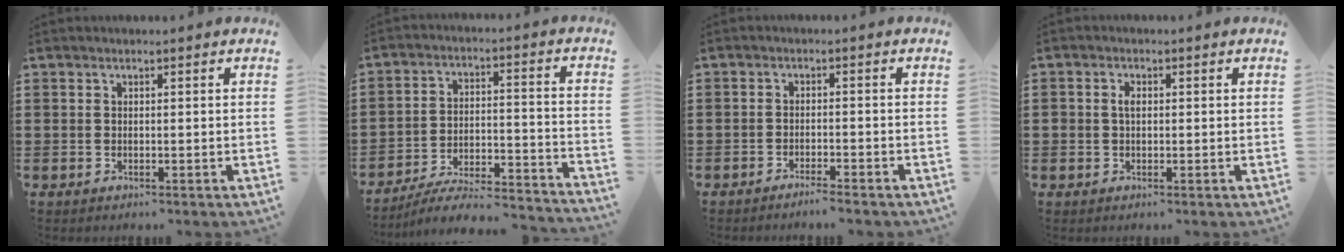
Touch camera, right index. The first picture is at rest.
{"total": 6.2, "force": [-5.7, 0.3, 2.4], "torque": [-0.042, -0.001, -0.114]}
{"total": 2.0, "force": [-1.7, -0.9, 0.4], "torque": [-0.001, 0.002, -0.033]}
{"total": 1.6, "force": [0.2, 1.0, 1.2], "torque": [-0.026, 0.007, 0.002]}